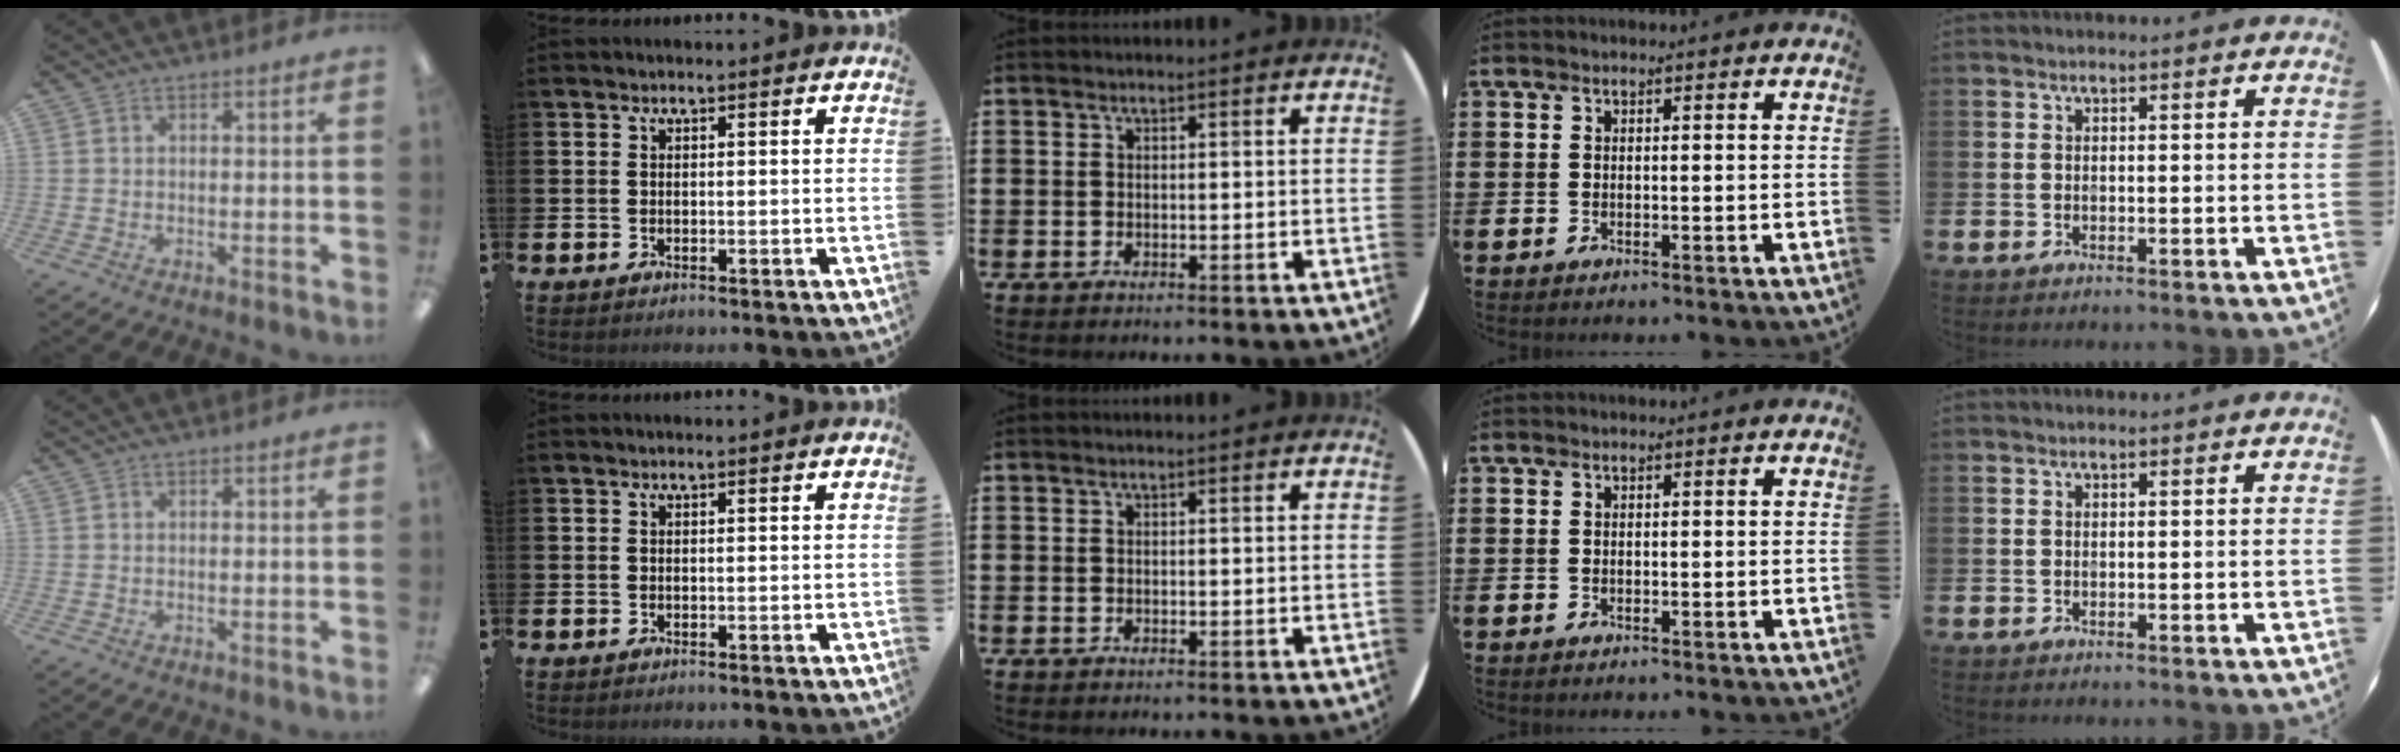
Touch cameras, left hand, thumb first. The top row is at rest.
{}